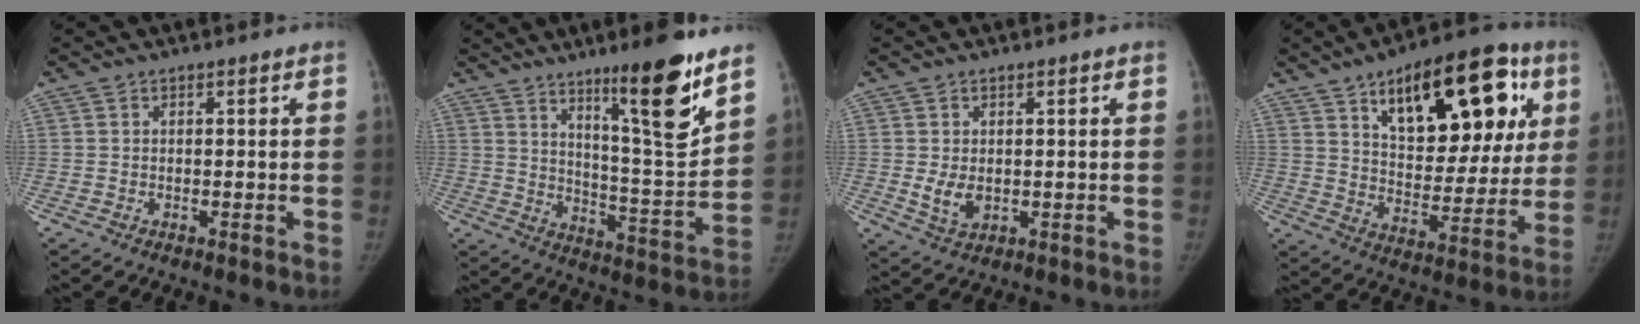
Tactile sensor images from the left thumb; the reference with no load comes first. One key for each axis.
{"total": 16.4, "fx": 10.5, "fy": 1.9, "fz": 12.5, "tx": -0.168, "ty": -0.081, "tz": 0.173}
{"total": 4.2, "fx": -0.3, "fy": 3.0, "fz": 3.0, "tx": -0.049, "ty": -0.009, "tz": 0.004}
{"total": 25.1, "fx": 10.9, "fy": 12.1, "fz": 19.0, "tx": -0.221, "ty": -0.017, "tz": 0.165}